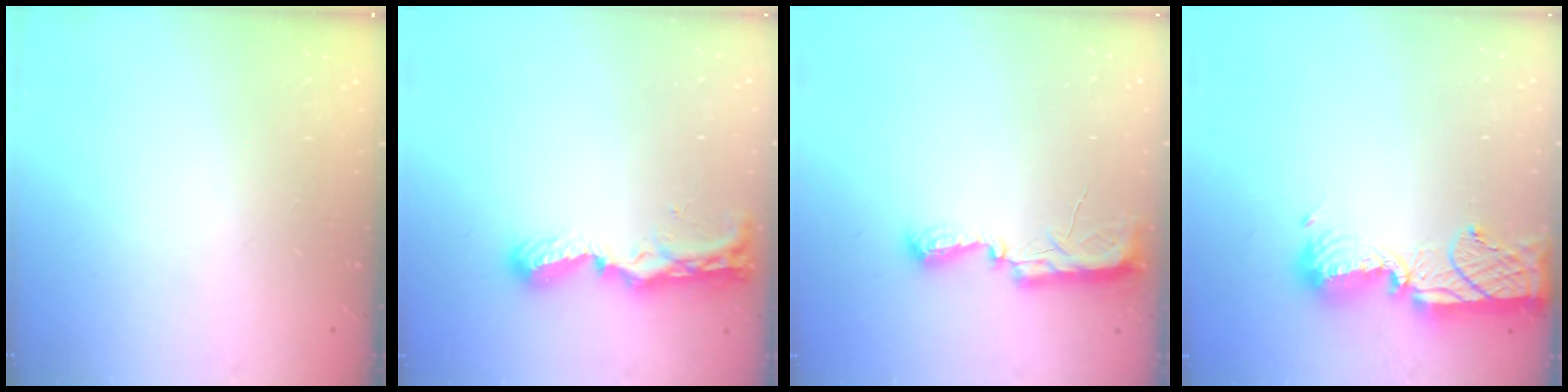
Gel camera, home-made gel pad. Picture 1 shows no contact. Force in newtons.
{"total": 8.3, "press": 8.3, "slide": 0.6}
{"total": 7.7, "press": 7.7, "slide": 0.6}
{"total": 13.4, "press": 13.3, "slide": 1.0}